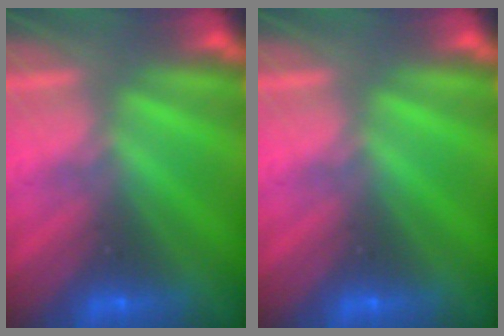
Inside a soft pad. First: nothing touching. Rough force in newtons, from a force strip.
{"total": 0.0}